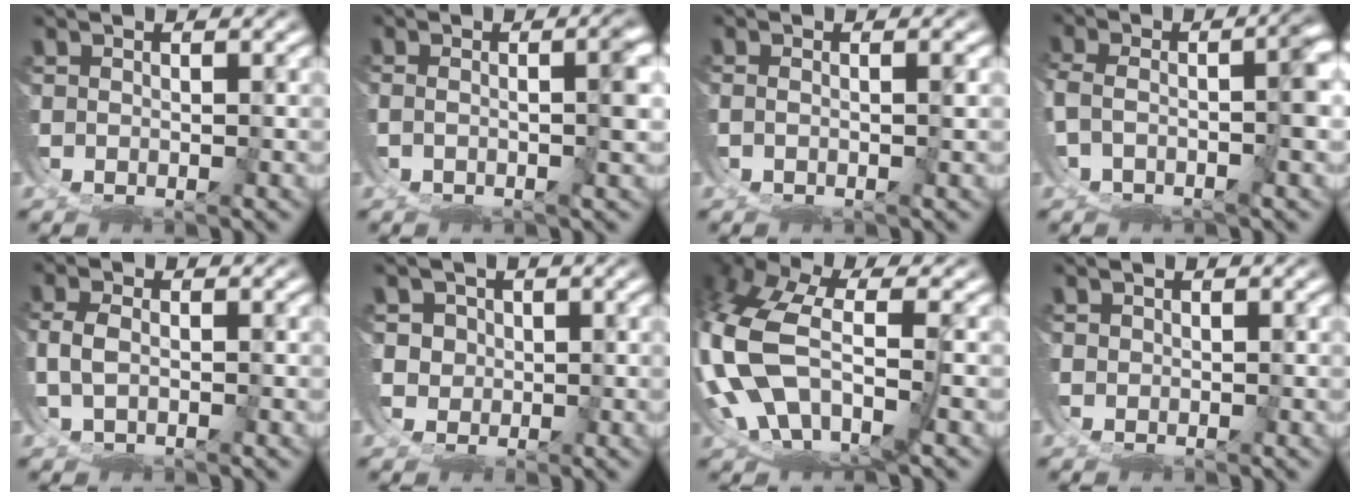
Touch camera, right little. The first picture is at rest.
{"total": 3.6, "force": [-0.3, 0.8, 3.4], "torque": [-0.040, -0.003, -0.002]}
{"total": 1.2, "force": [-0.4, 0.2, 1.2], "torque": [-0.016, -0.001, -0.004]}
{"total": 6.3, "force": [-1.8, 3.5, 5.0], "torque": [-0.081, -0.016, -0.020]}
{"total": 2.1, "force": [0.8, 1.3, 1.4], "torque": [-0.036, -0.002, 0.018]}
{"total": 3.0, "force": [1.0, 2.8, 0.4], "torque": [-0.017, -0.008, 0.018]}
{"total": 11.5, "force": [-0.4, 9.1, 7.0], "torque": [-0.209, -0.042, 0.009]}
{"total": 0.7, "force": [0.6, -0.1, -0.4], "torque": [0.000, -0.003, 0.014]}